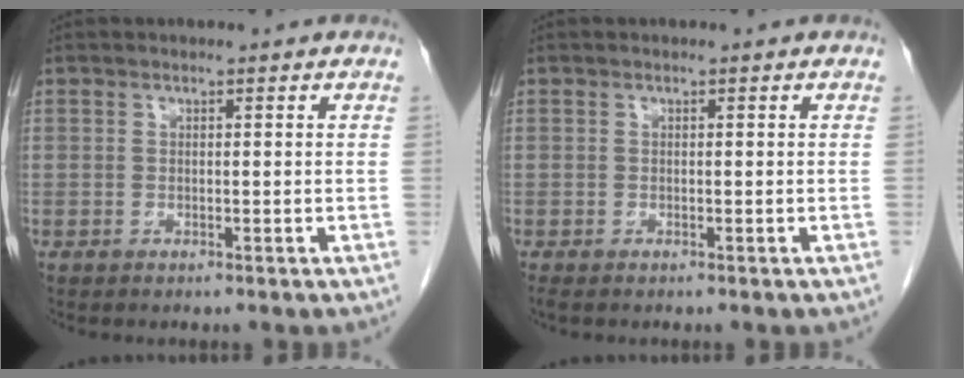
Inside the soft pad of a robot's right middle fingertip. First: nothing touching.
{"total": 0.5, "force": [-0.4, 0.2, 0.2], "torque": [-0.004, -0.002, -0.008]}